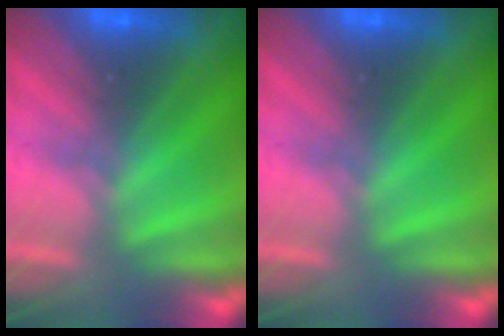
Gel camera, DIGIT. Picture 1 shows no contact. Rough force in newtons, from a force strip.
{"total": 0.0}